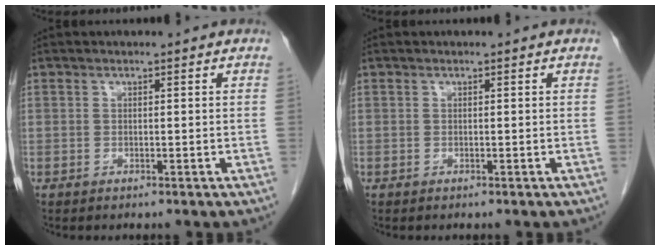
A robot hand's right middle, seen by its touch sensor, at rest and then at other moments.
{"total": 0.0}